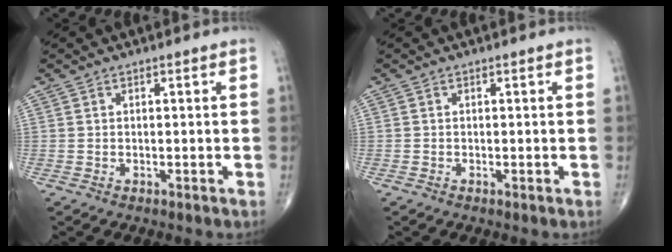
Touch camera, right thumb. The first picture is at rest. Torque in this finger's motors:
{"motor_torque": [0.11, -0.38, -0.12, -0.19, 0.00]}